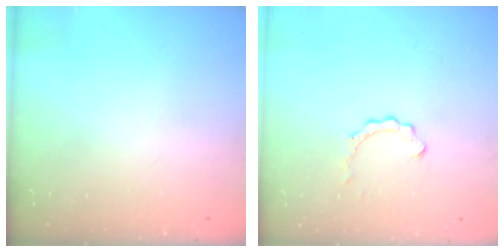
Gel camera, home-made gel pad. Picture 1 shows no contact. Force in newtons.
{"total": 2.4, "press": 2.4, "slide": 0.2}